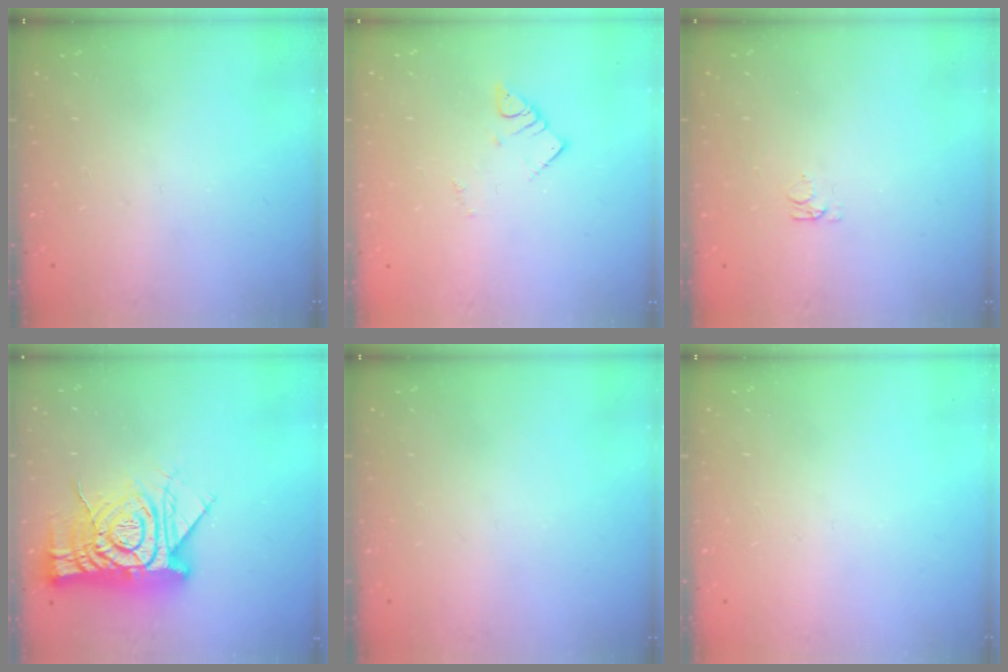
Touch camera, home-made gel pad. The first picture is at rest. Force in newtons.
{"total": 2.6, "press": 2.6, "slide": 0.1}
{"total": 4.1, "press": 4.1, "slide": 0.6}
{"total": 18.4, "press": 18.3, "slide": 1.8}
{"total": 0.0}
{"total": 0.0}